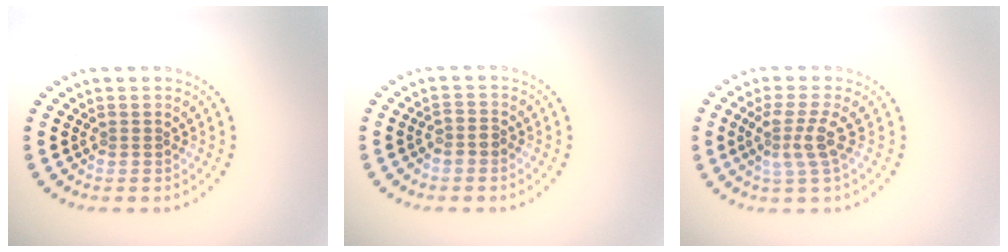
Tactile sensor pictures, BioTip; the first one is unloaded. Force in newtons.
{"total": 1.3, "press": 1.1, "slide": 0.7}
{"total": 2.8, "press": 2.2, "slide": 1.7}